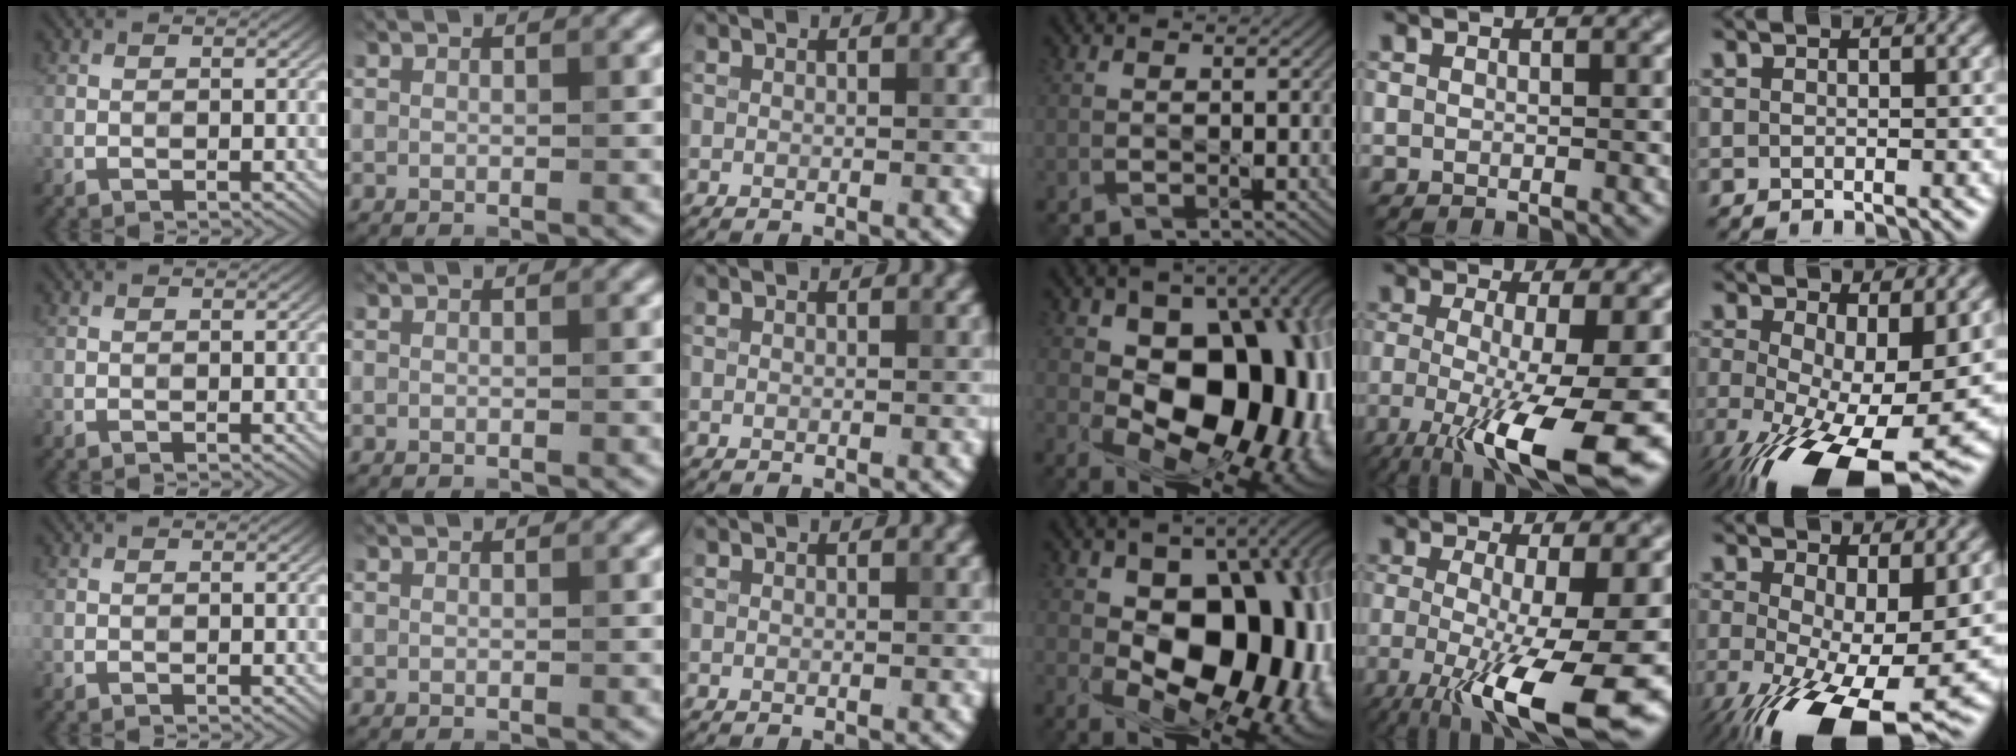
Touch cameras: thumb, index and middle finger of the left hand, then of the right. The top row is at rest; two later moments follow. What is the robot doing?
{"motion": "shake", "object": "tambourine"}